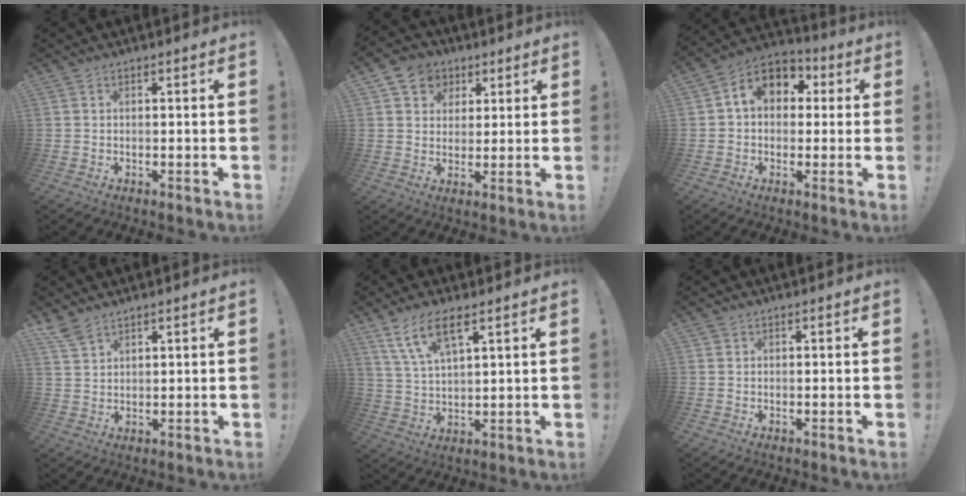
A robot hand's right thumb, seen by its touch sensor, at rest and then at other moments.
{"total": 8.4, "force": [3.7, 7.2, 2.0], "torque": [-0.029, -0.018, 0.075]}
{"total": 9.4, "force": [2.0, 7.5, 5.3], "torque": [-0.075, 0.004, 0.042]}
{"total": 4.9, "force": [4.1, 1.5, 2.1], "torque": [-0.043, -0.020, 0.080]}
{"total": 9.9, "force": [6.2, 3.2, 7.1], "torque": [-0.134, -0.019, 0.115]}
{"total": 0.5, "force": [0.3, 0.5, 0.0], "torque": [0.008, -0.002, 0.004]}